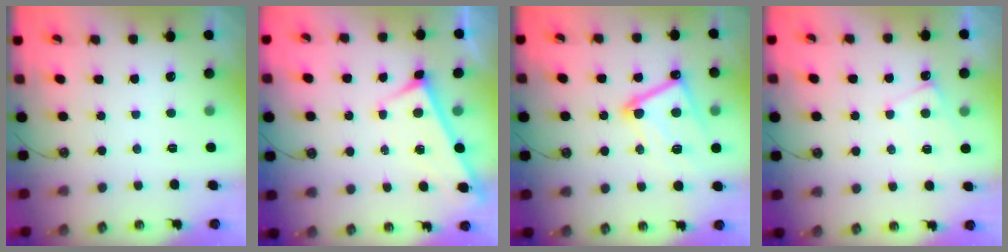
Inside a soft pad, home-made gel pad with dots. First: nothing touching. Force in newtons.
{"total": 3.1, "press": 3.1, "slide": 0.3}
{"total": 12.5, "press": 12.5, "slide": 0.3}
{"total": 1.7, "press": 1.7, "slide": 0.4}